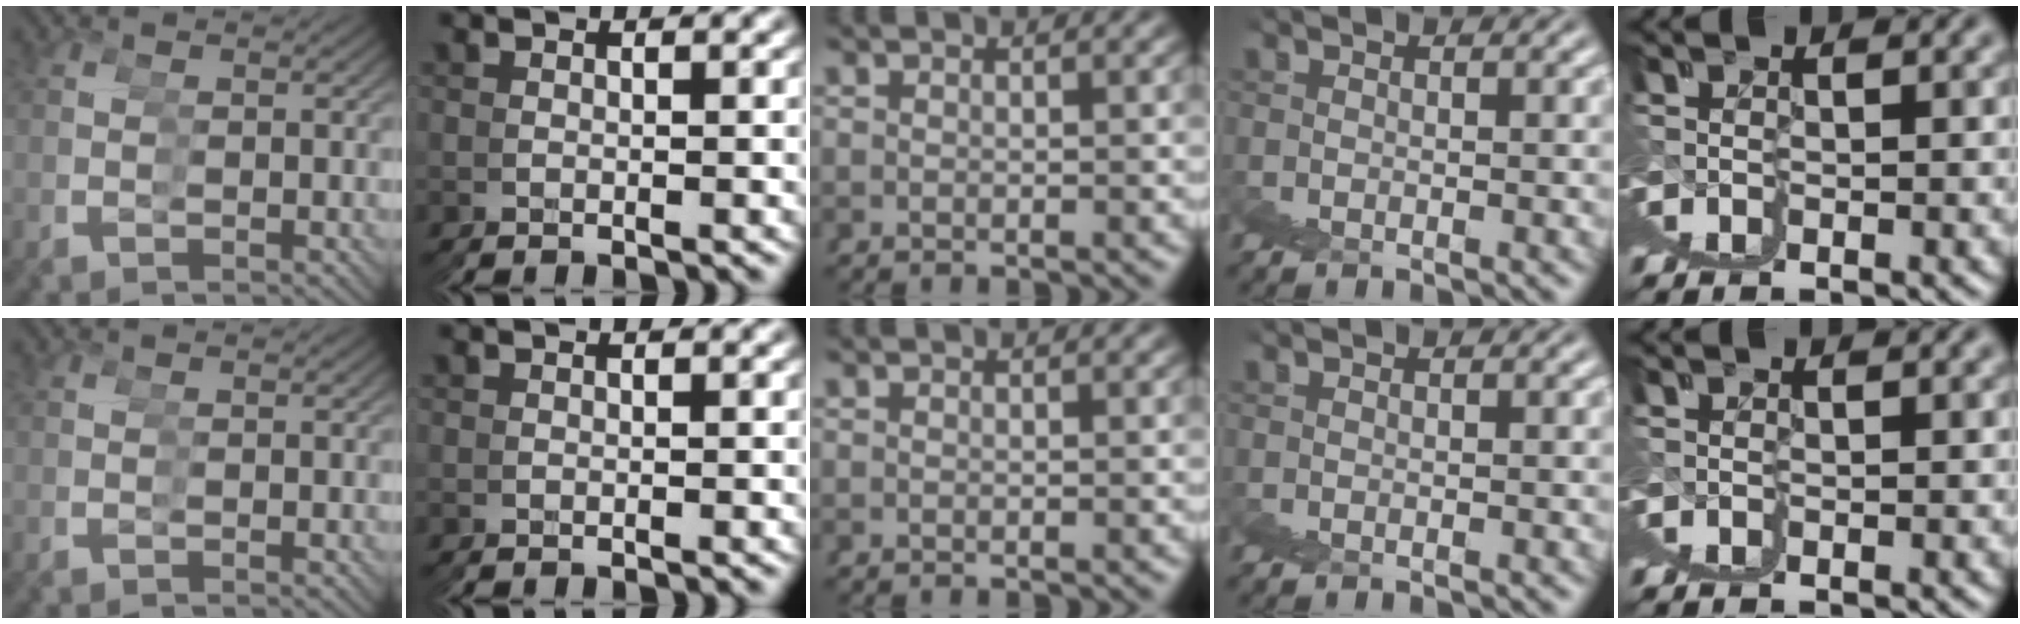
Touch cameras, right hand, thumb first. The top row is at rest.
{"middle": {"total": 1.6, "force": [-0.2, -1.5, -0.4], "torque": [0.019, -0.010, 0.006]}}